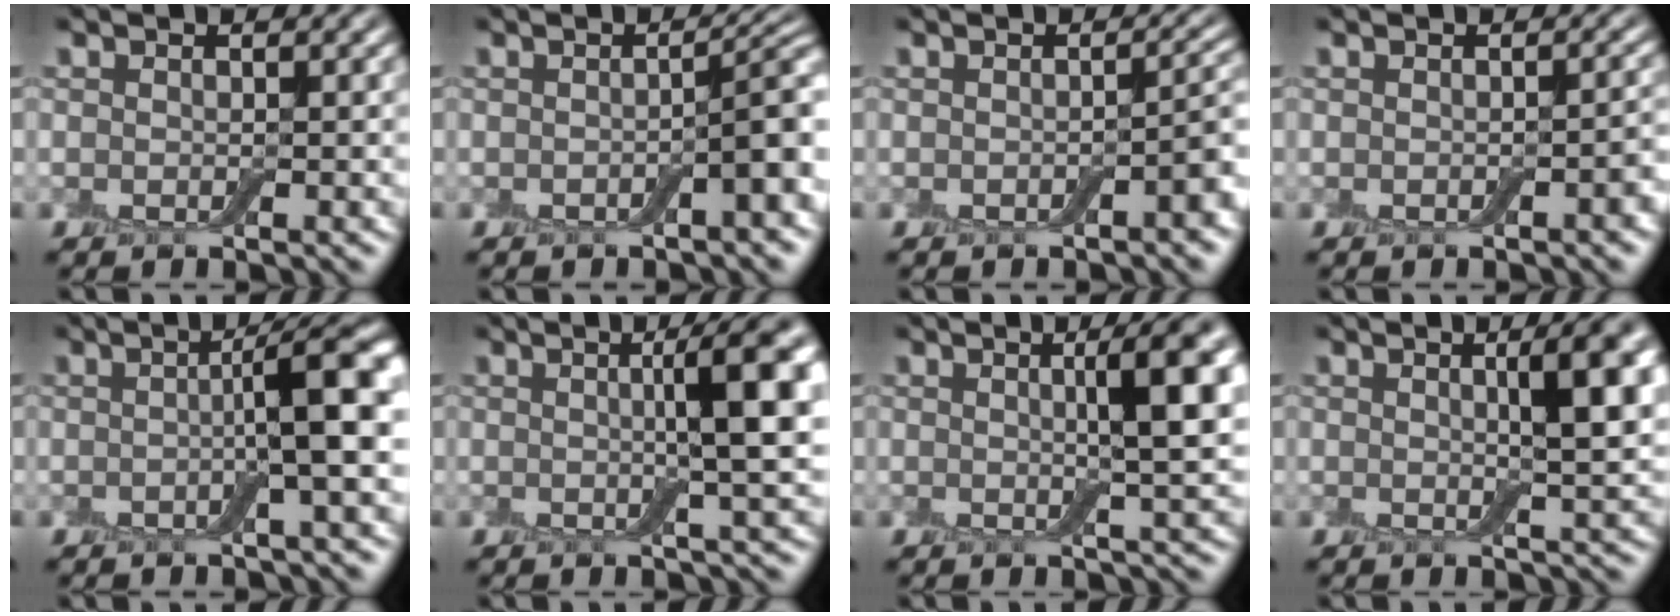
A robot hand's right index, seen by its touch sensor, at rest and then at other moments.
{"total": 3.0, "force": [-0.8, 0.5, 2.8], "torque": [-0.040, 0.013, -0.015]}
{"total": 1.9, "force": [-0.9, 0.4, 1.7], "torque": [-0.024, 0.007, -0.012]}
{"total": 1.1, "force": [-0.5, 0.2, 0.9], "torque": [-0.013, 0.002, -0.005]}
{"total": 6.4, "force": [0.2, 1.1, 6.3], "torque": [-0.085, 0.011, -0.005]}
{"total": 7.0, "force": [1.1, 1.2, 6.8], "torque": [-0.082, 0.010, 0.014]}
{"total": 6.3, "force": [1.3, 1.3, 6.1], "torque": [-0.070, 0.009, 0.016]}
{"total": 5.7, "force": [1.4, 1.3, 5.4], "torque": [-0.060, 0.010, 0.016]}